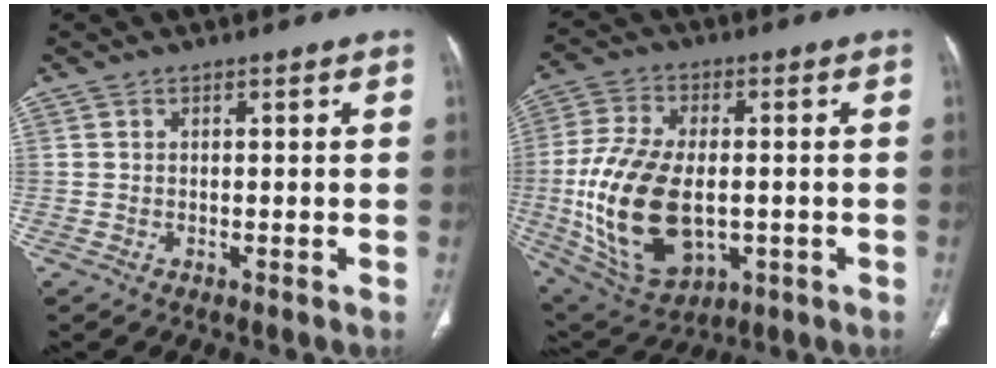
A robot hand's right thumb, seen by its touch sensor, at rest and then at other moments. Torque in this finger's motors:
{"motor_torque": [0.42, 0.50, 1.80, 0.12, 0.61]}